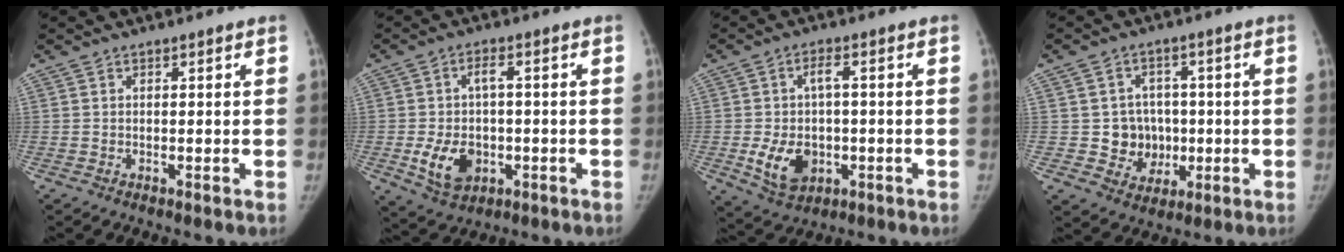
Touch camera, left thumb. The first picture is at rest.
{"total": 9.1, "force": [-2.0, 5.8, 6.7], "torque": [-0.110, 0.009, -0.026]}
{"total": 9.6, "force": [-1.8, 6.0, 7.3], "torque": [-0.119, 0.008, -0.021]}
{"total": 7.8, "force": [-0.5, 7.3, 2.7], "torque": [0.003, 0.012, 0.002]}